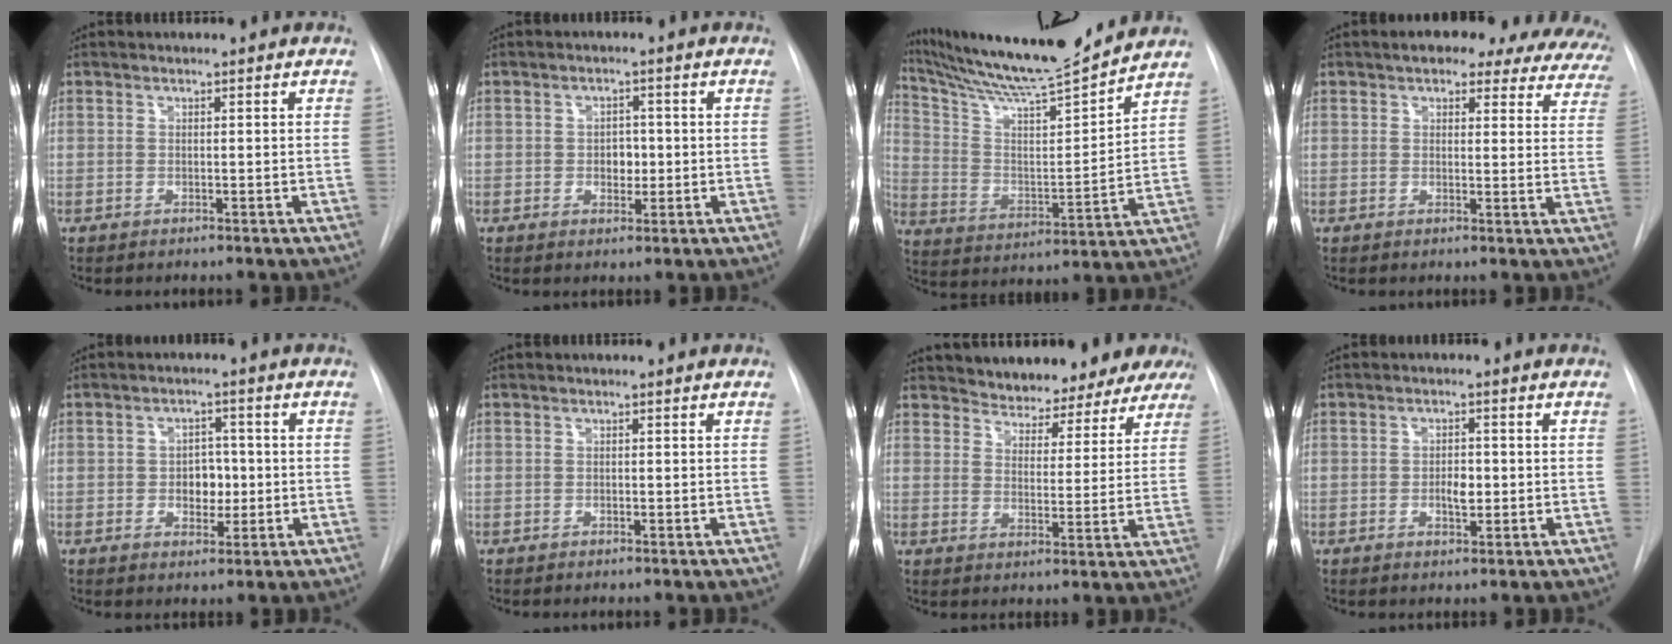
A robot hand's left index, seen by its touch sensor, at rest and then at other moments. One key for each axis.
{"total": 2.8, "fx": -0.2, "fy": 2.0, "fz": 1.9, "tx": -0.022, "ty": 0.003, "tz": 0.000}
{"total": 18.4, "fx": 17.1, "fy": -0.5, "fz": 6.7, "tx": -0.123, "ty": -0.023, "tz": 0.281}
{"total": 18.2, "fx": 14.9, "fy": 6.4, "fz": 8.2, "tx": -0.095, "ty": 0.012, "tz": 0.152}
{"total": 4.4, "fx": -0.3, "fy": 3.1, "fz": 3.1, "tx": -0.040, "ty": 0.009, "tz": -0.001}
{"total": 0.0}
{"total": 13.7, "fx": 12.6, "fy": 4.3, "fz": 2.9, "tx": -0.022, "ty": 0.004, "tz": 0.147}
{"total": 2.9, "fx": -0.5, "fy": 1.4, "fz": 2.5, "tx": -0.040, "ty": 0.003, "tz": -0.004}